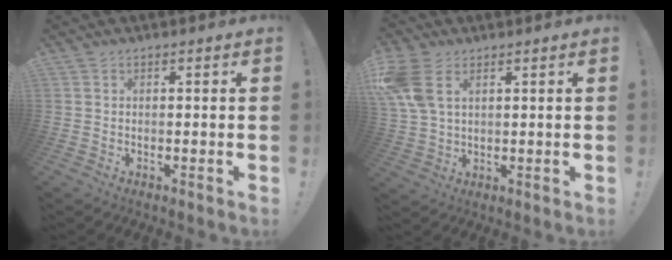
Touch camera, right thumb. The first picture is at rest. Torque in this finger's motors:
{"motor_torque": [1.36, 1.48, 0.53, 0.52, 0.54]}